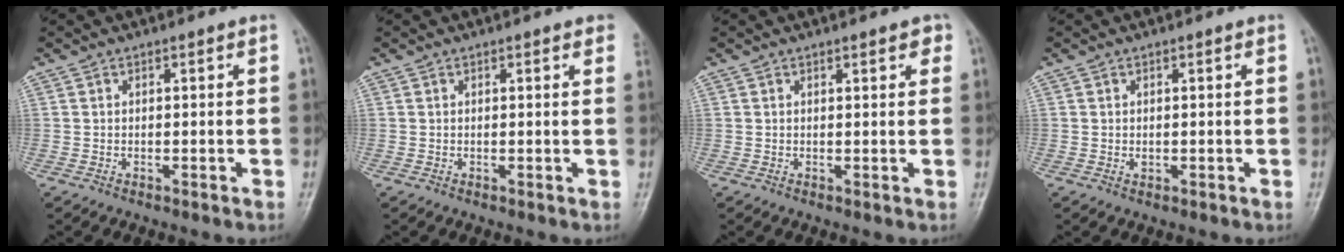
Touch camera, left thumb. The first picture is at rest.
{"total": 3.2, "force": [2.1, 0.7, 2.2], "torque": [-0.016, 0.004, 0.017]}
{"total": 2.0, "force": [1.2, 0.7, 1.5], "torque": [-0.011, -0.003, 0.014]}
{"total": 0.8, "force": [0.0, 0.5, 0.6], "torque": [-0.009, 0.004, 0.004]}